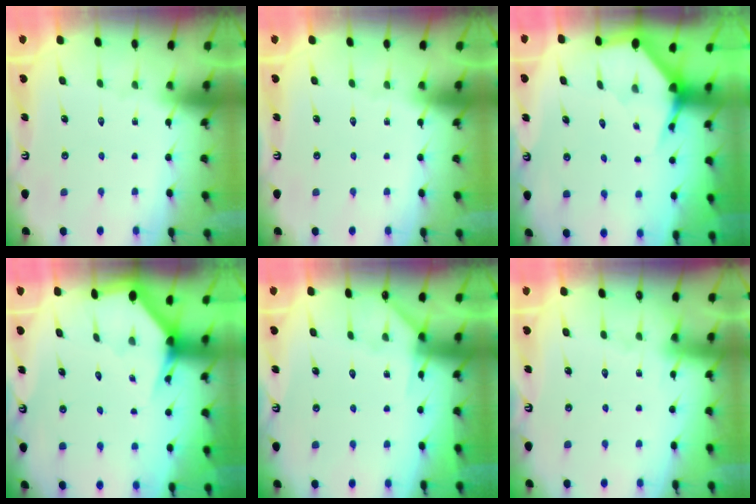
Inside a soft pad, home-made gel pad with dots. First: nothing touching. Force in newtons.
{"total": 0.0}
{"total": 3.5, "press": 3.5, "slide": 0.3}
{"total": 2.8, "press": 2.8, "slide": 0.2}
{"total": 4.9, "press": 4.8, "slide": 0.7}
{"total": 2.9, "press": 2.9, "slide": 0.4}